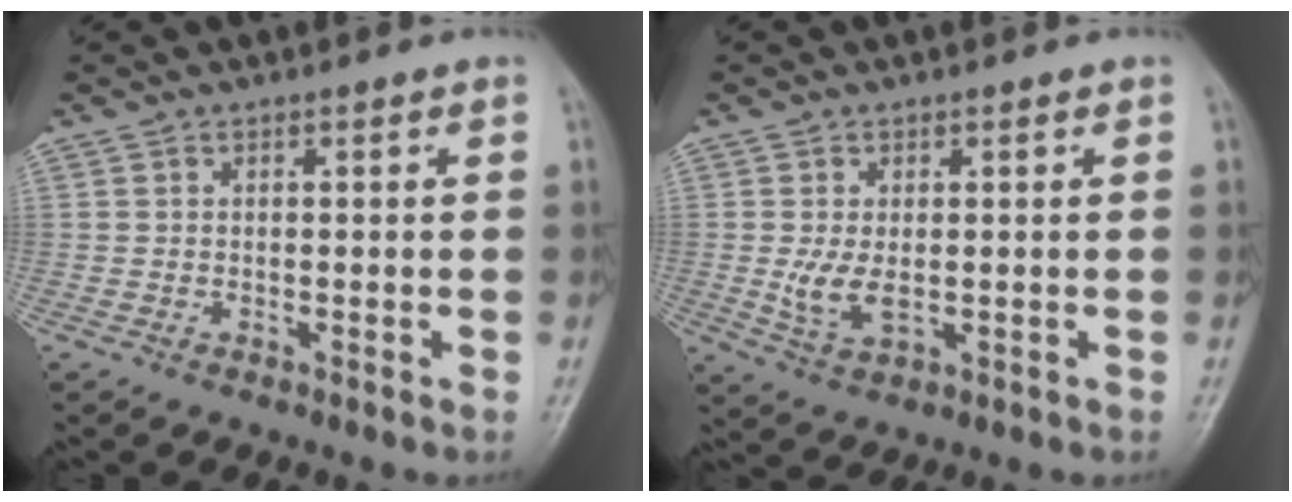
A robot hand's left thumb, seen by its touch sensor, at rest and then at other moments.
{"total": 5.0, "force": [0.1, 2.7, 4.2], "torque": [-0.082, -0.014, 0.008]}